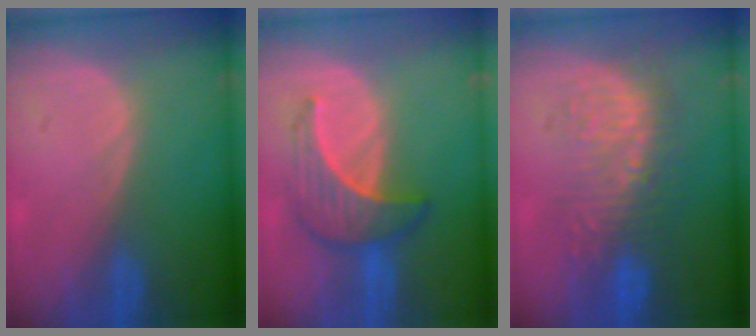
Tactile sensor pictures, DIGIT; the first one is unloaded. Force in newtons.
{"total": 6.6, "press": 6.5, "slide": 1.2}
{"total": 8.9, "press": 8.6, "slide": 2.0}